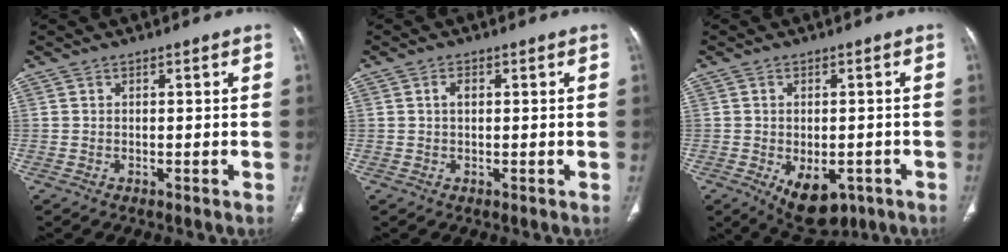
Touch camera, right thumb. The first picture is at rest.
{"total": 1.8, "force": [0.3, 1.1, 1.4], "torque": [-0.024, 0.005, 0.005]}
{"total": 9.6, "force": [-3.8, 5.7, 6.7], "torque": [-0.086, 0.006, -0.040]}